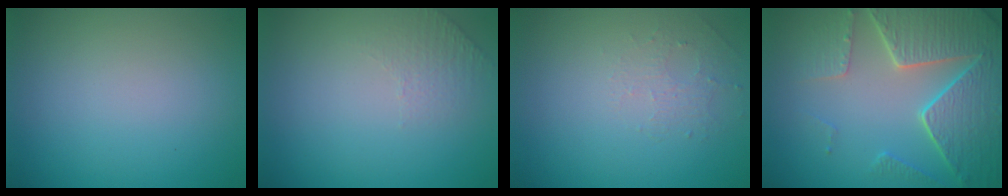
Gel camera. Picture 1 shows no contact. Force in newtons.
{"total": 1.2, "press": 0.7, "slide": 0.9}
{"total": 1.3, "press": 0.7, "slide": 1.2}
{"total": 7.3, "press": 5.7, "slide": 4.6}